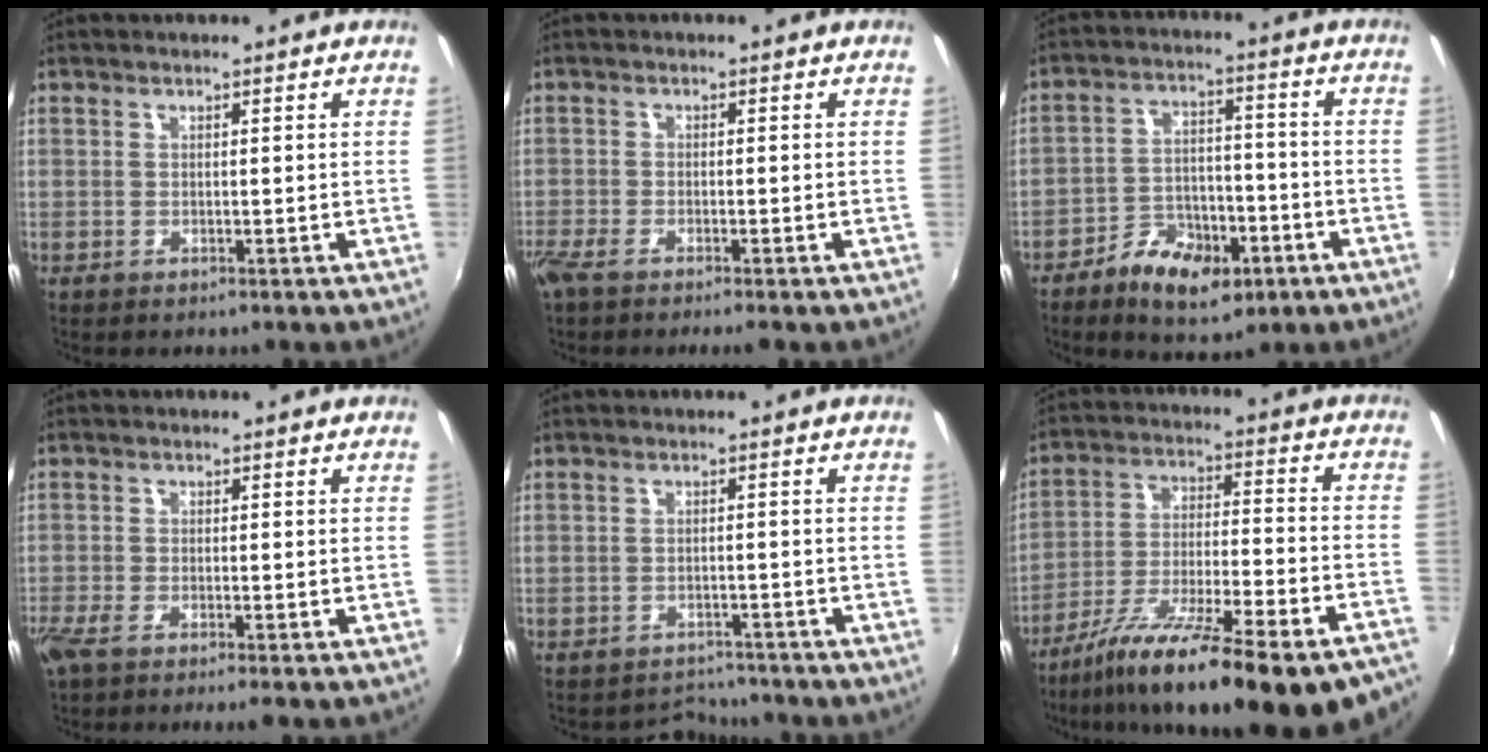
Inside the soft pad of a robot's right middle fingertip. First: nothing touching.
{"total": 3.8, "force": [-3.0, 0.2, 2.2], "torque": [-0.054, -0.015, -0.060]}
{"total": 11.7, "force": [-6.7, 6.0, 7.5], "torque": [-0.153, 0.007, -0.102]}
{"total": 3.8, "force": [-2.8, 0.3, 2.6], "torque": [-0.059, -0.014, -0.055]}
{"total": 3.9, "force": [-3.6, 1.3, -0.5], "torque": [-0.003, 0.009, -0.057]}
{"total": 25.9, "force": [-19.3, 3.6, 16.9], "torque": [-0.286, -0.066, -0.292]}